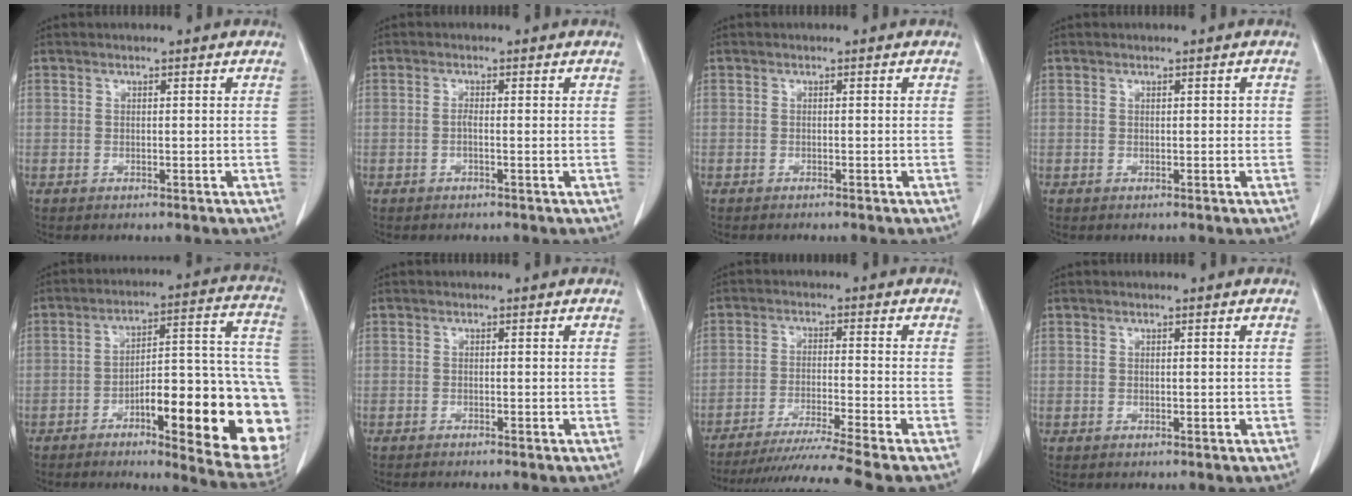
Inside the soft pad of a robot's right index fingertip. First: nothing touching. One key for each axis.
{"total": 0.9, "fx": -0.1, "fy": 0.1, "fz": 0.9, "tx": -0.014, "ty": 0.003, "tz": -0.002}
{"total": 1.0, "fx": -0.9, "fy": -0.2, "fz": 0.4, "tx": -0.003, "ty": 0.002, "tz": -0.013}
{"total": 0.6, "fx": 0.1, "fy": 0.4, "fz": 0.4, "tx": -0.004, "ty": 0.006, "tz": 0.003}
{"total": 25.1, "fx": -7.4, "fy": 5.0, "fz": 23.5, "tx": -0.229, "ty": 0.025, "tz": -0.086}
{"total": 1.8, "fx": -1.5, "fy": -0.3, "fz": 0.8, "tx": -0.008, "ty": 0.003, "tz": -0.021}
{"total": 12.9, "fx": -11.1, "fy": -3.1, "fz": 5.8, "tx": -0.075, "ty": -0.029, "tz": -0.177}
{"total": 0.0}